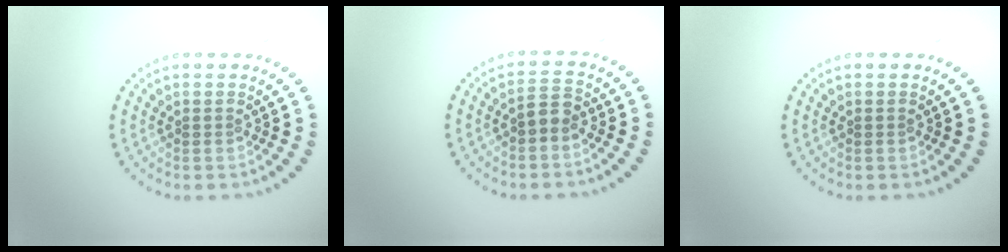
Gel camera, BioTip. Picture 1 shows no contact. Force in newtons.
{"total": 1.6, "press": 1.5, "slide": 0.5}
{"total": 0.0}